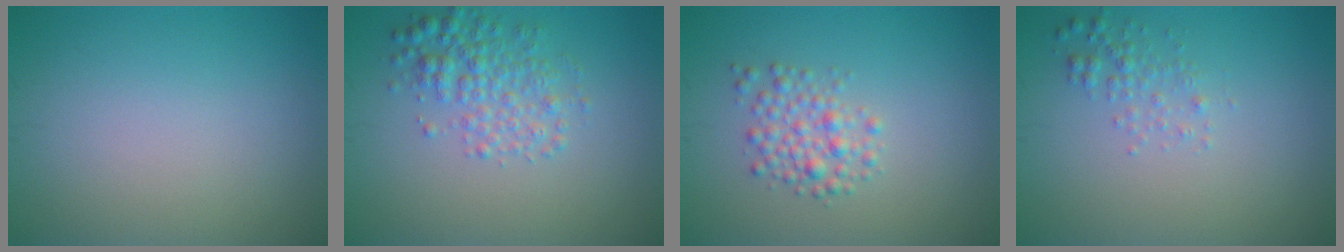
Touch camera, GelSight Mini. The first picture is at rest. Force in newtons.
{"total": 3.3, "press": 3.3, "slide": 0.1}
{"total": 2.5, "press": 2.5, "slide": 0.1}
{"total": 1.5, "press": 1.5, "slide": 0.1}